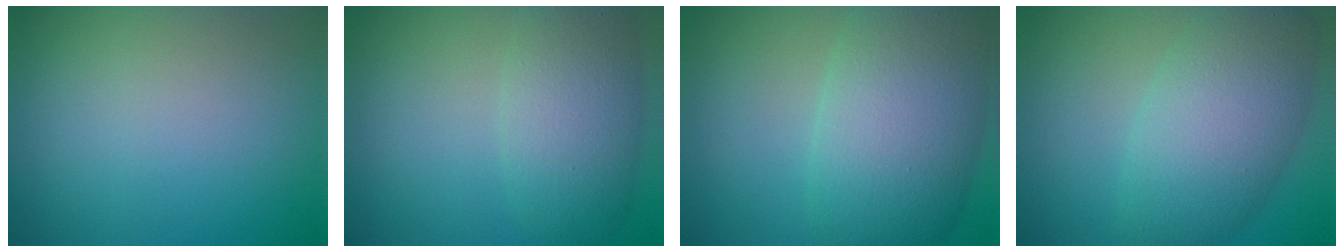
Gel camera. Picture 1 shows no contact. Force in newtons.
{"total": 4.4, "press": 4.4, "slide": 0.3}
{"total": 10.7, "press": 10.7, "slide": 0.2}
{"total": 7.5, "press": 7.5, "slide": 0.2}